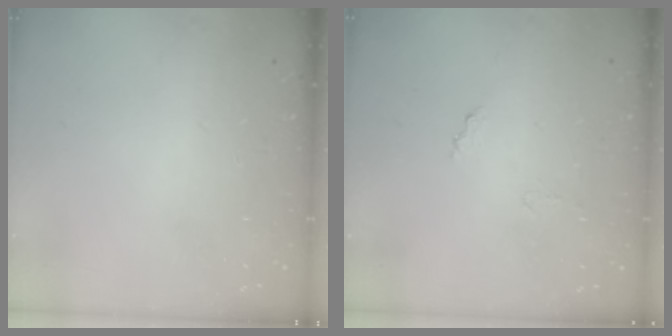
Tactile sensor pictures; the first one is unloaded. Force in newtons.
{"total": 6.9, "press": 6.9, "slide": 0.5}